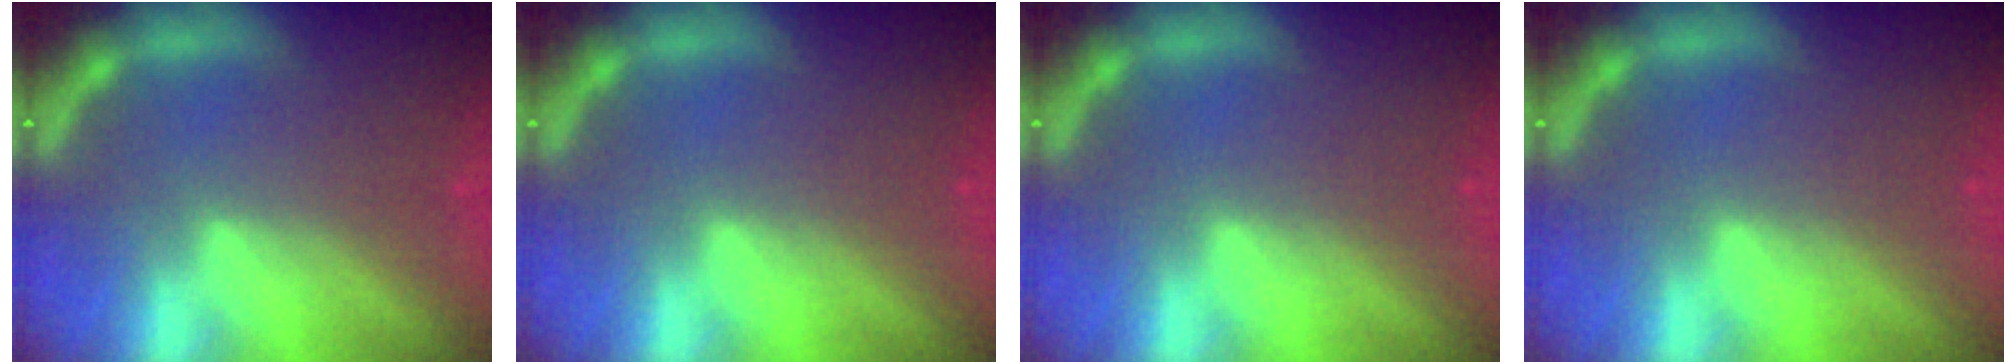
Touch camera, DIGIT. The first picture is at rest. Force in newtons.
{"total": 0.0}
{"total": 0.0}
{"total": 0.0}